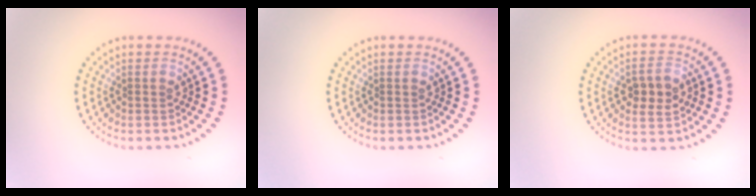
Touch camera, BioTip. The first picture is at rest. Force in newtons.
{"total": 0.0}
{"total": 2.9, "press": 2.9, "slide": 0.3}